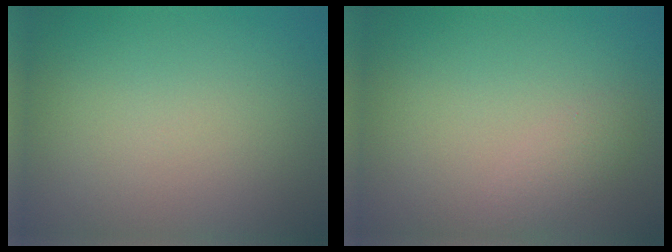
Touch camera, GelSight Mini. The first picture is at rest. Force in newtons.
{"total": 1.3, "press": 1.3, "slide": 0.1}